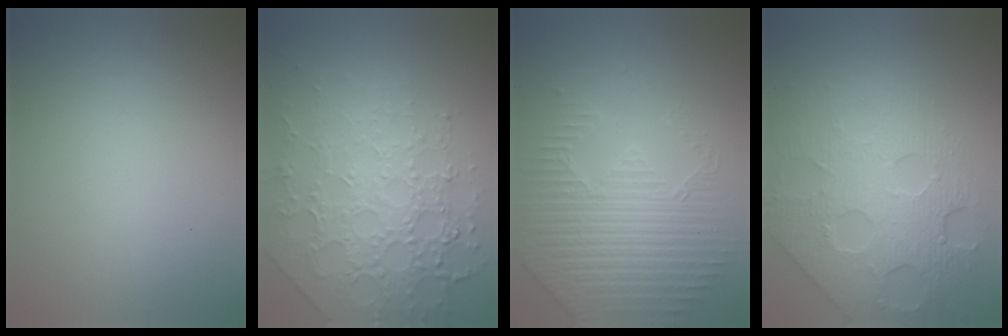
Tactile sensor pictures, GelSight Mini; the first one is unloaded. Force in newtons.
{"total": 8.0, "press": 5.6, "slide": 5.8}
{"total": 5.3, "press": 4.7, "slide": 2.4}
{"total": 8.2, "press": 5.5, "slide": 6.0}